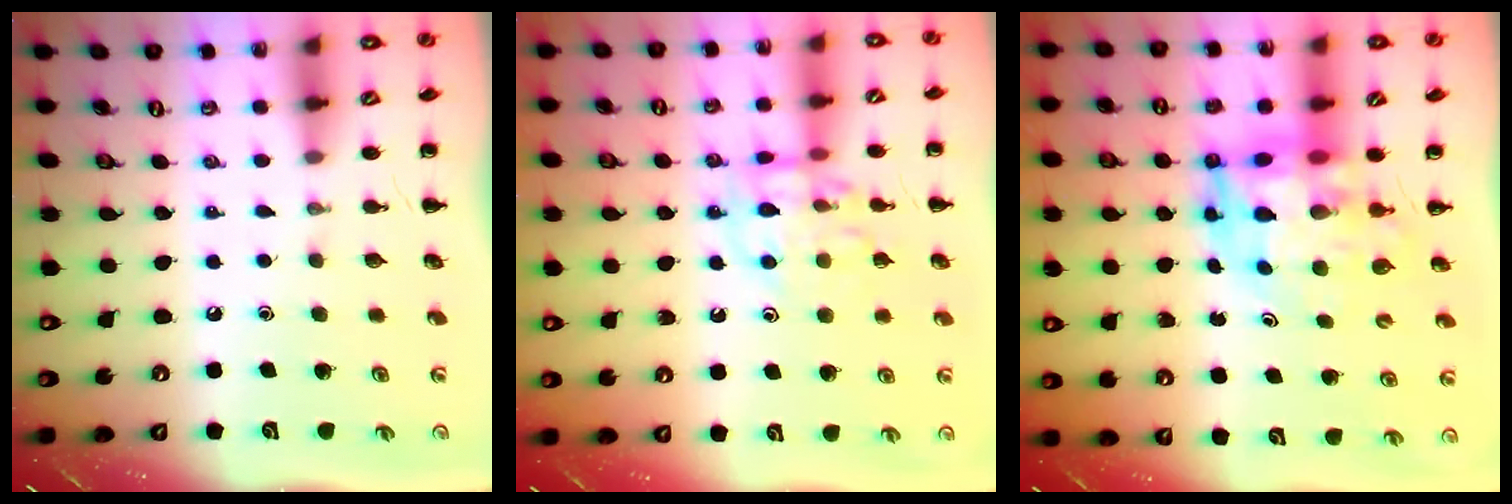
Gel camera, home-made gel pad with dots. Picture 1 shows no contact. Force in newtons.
{"total": 13.3, "press": 13.2, "slide": 1.0}
{"total": 9.7, "press": 9.2, "slide": 3.0}